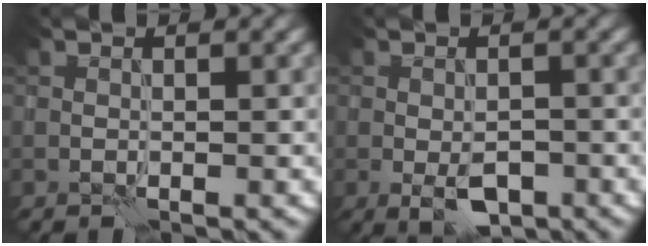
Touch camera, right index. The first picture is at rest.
{"total": 3.6, "force": [-1.6, 1.8, 2.7], "torque": [-0.043, -0.004, -0.025]}